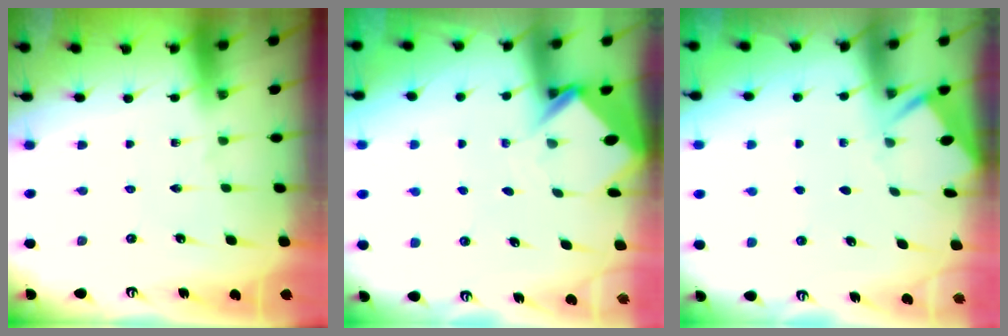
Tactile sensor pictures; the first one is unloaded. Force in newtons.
{"total": 3.6, "press": 3.6, "slide": 0.2}
{"total": 2.9, "press": 2.9, "slide": 0.3}